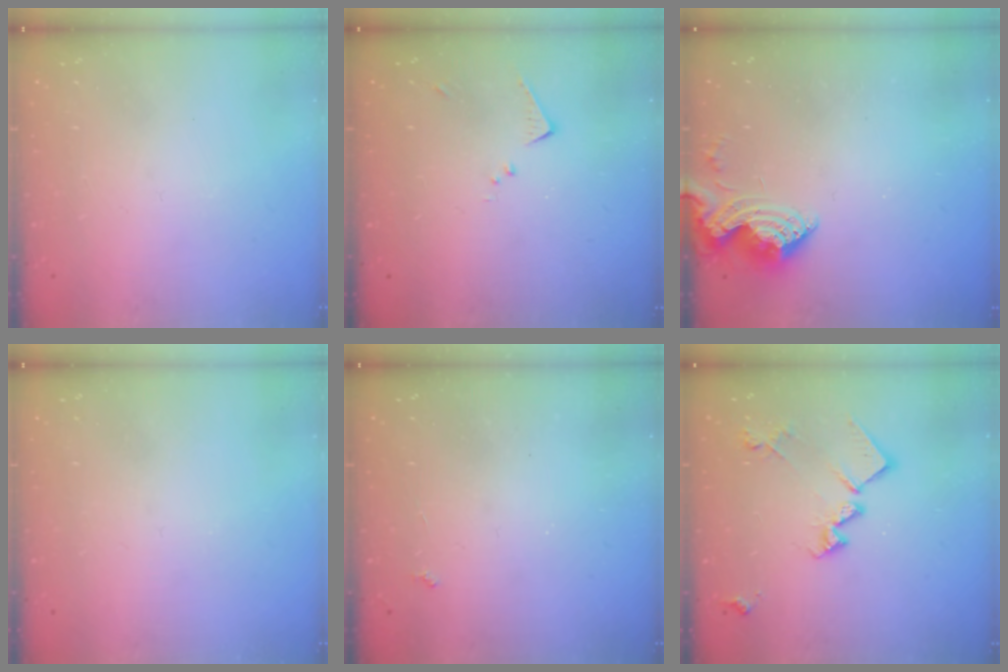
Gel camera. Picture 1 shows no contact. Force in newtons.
{"total": 6.9, "press": 6.9, "slide": 0.3}
{"total": 8.8, "press": 8.8, "slide": 0.9}
{"total": 0.0}
{"total": 2.3, "press": 2.3, "slide": 0.4}
{"total": 15.5, "press": 15.4, "slide": 0.6}